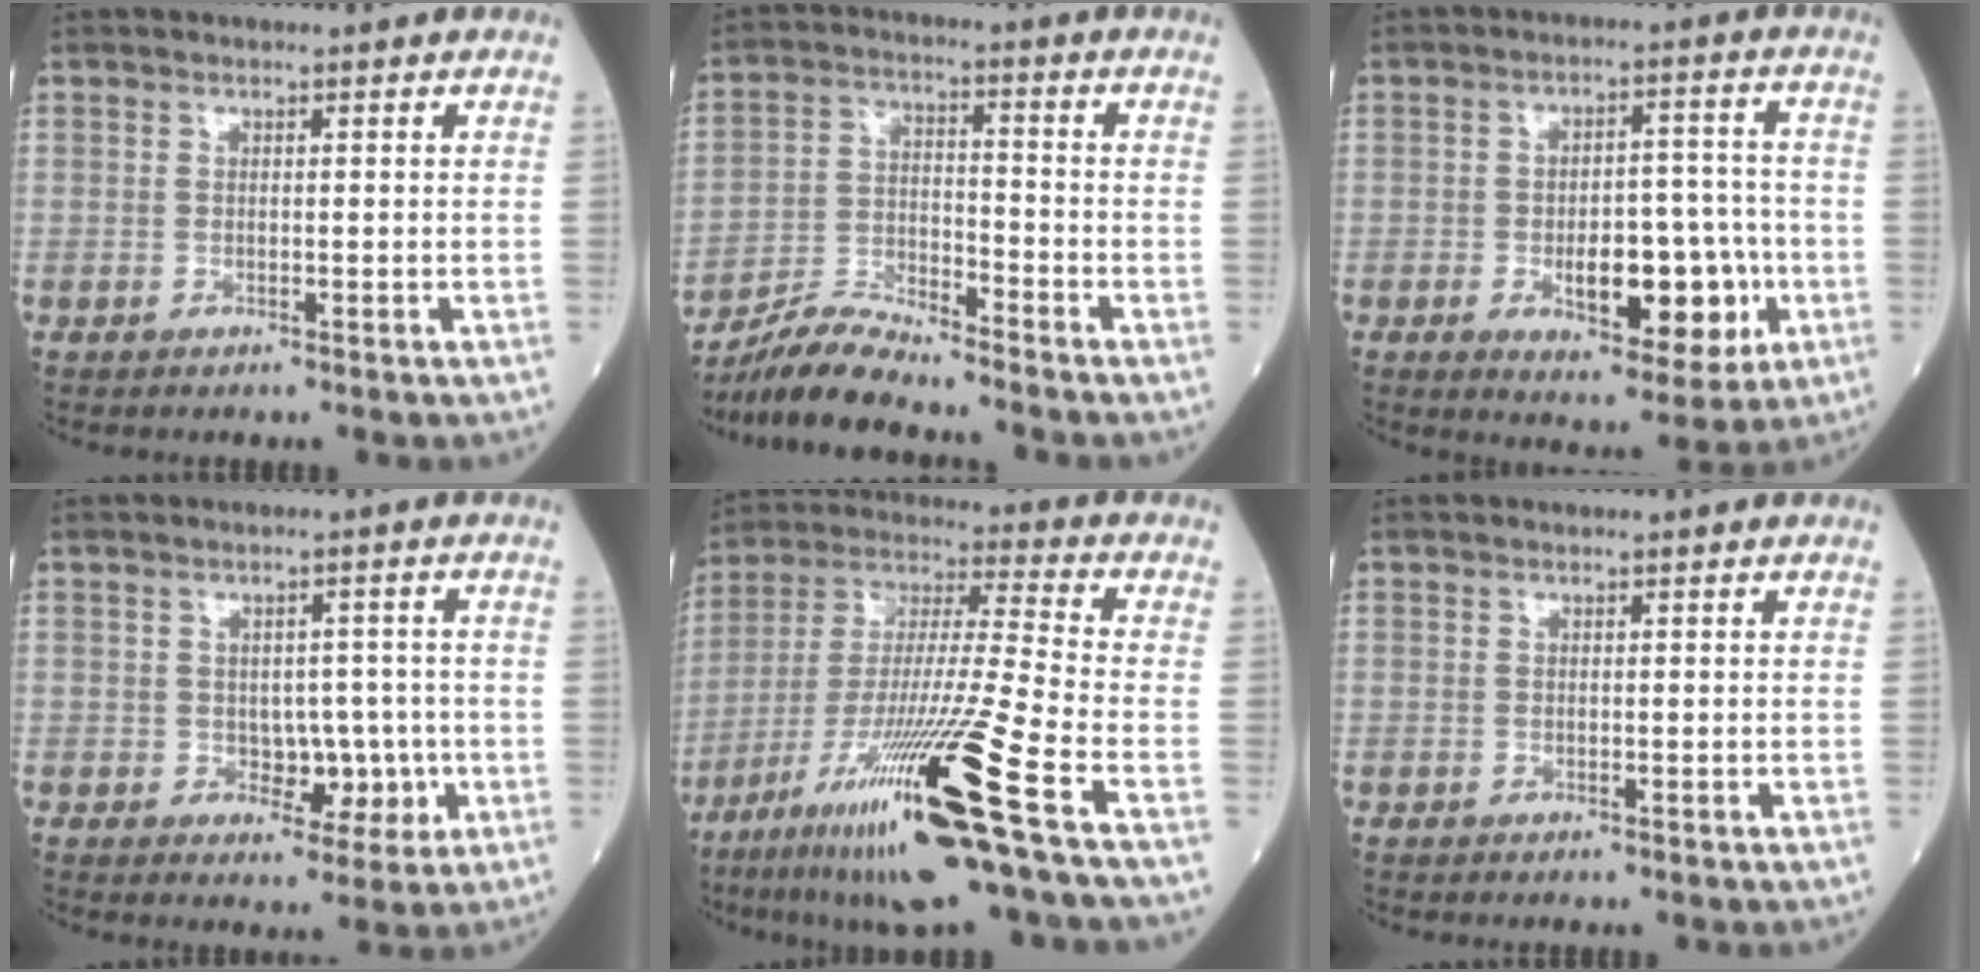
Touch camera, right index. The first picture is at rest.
{"total": 9.2, "force": [-8.8, 0.0, 2.7], "torque": [-0.062, -0.004, -0.168]}
{"total": 11.9, "force": [-3.3, 5.1, 10.2], "torque": [-0.139, 0.010, -0.040]}
{"total": 5.1, "force": [-0.9, 3.3, 3.8], "torque": [-0.038, 0.008, -0.004]}
{"total": 21.0, "force": [-11.3, -1.2, 17.6], "torque": [-0.338, -0.047, -0.209]}
{"total": 0.0}